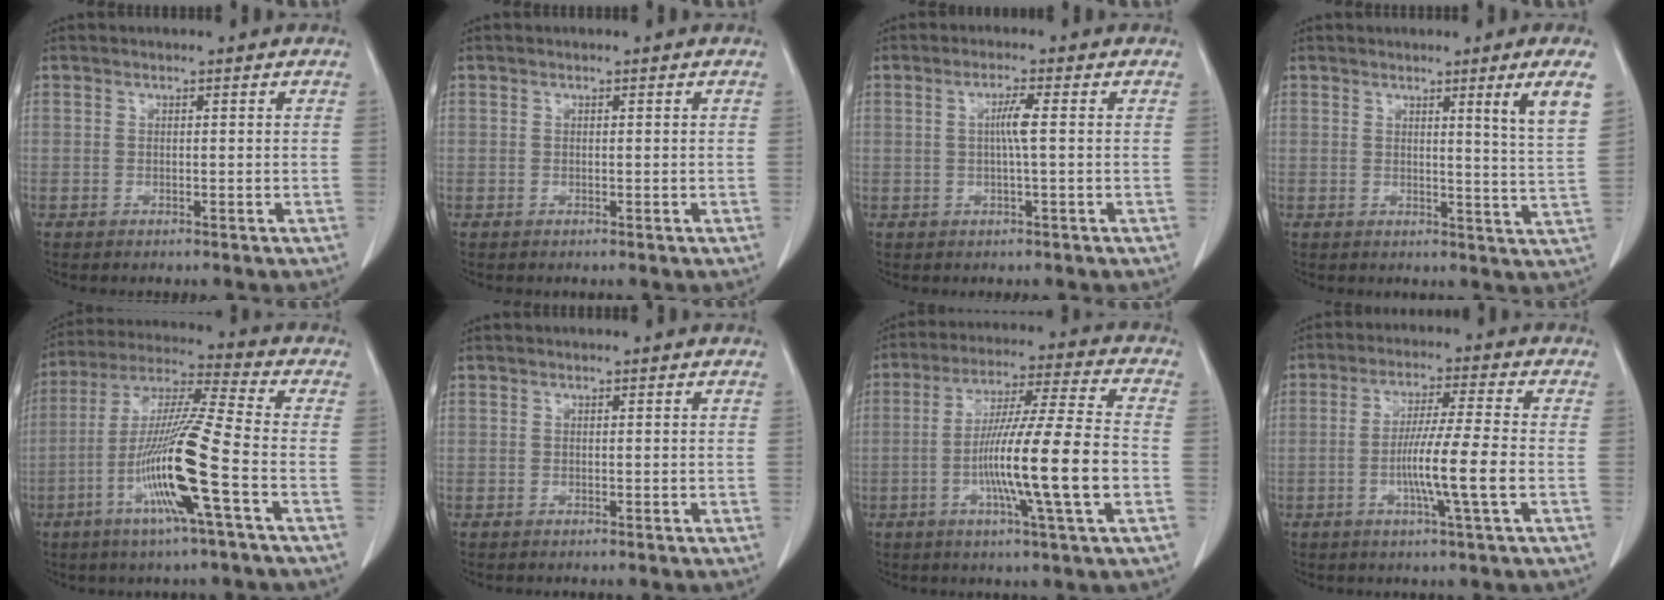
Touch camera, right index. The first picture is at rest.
{"total": 0.0}
{"total": 3.0, "force": [0.2, -0.4, 3.0], "torque": [-0.058, 0.000, 0.003]}
{"total": 6.0, "force": [2.9, -1.7, 4.9], "torque": [-0.071, -0.028, 0.039]}
{"total": 15.3, "force": [-5.1, -0.7, 14.4], "torque": [-0.287, -0.011, -0.104]}
{"total": 0.0}
{"total": 16.1, "force": [-3.6, -0.3, 15.7], "torque": [-0.273, -0.006, -0.069]}
{"total": 9.0, "force": [-2.1, -0.9, 8.7], "torque": [-0.160, -0.008, -0.041]}